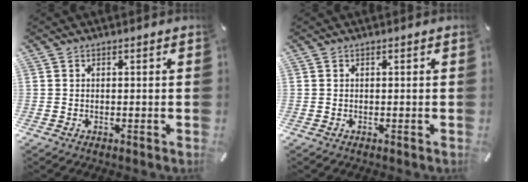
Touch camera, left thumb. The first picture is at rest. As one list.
[{"total": 0.0}]